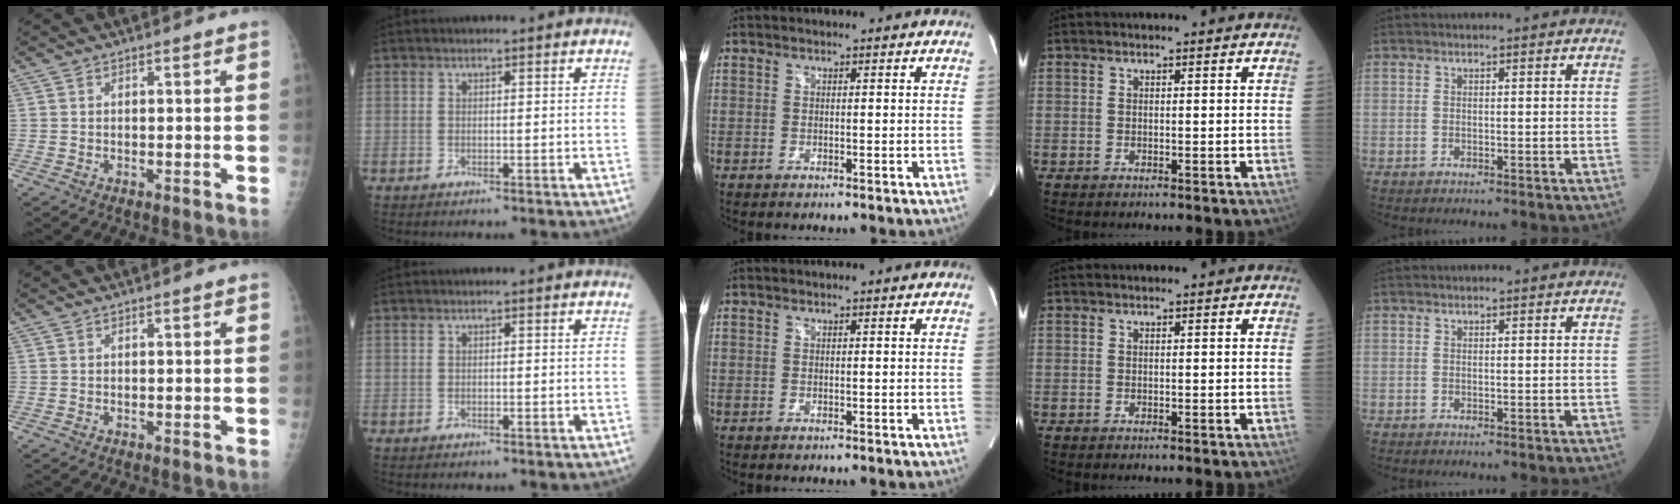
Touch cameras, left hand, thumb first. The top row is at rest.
{}